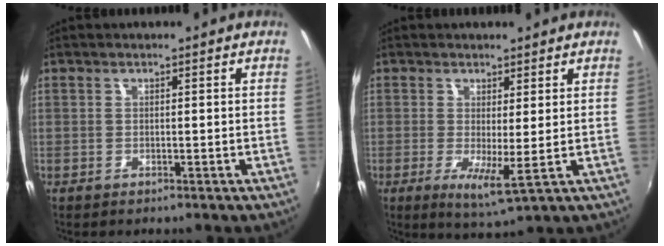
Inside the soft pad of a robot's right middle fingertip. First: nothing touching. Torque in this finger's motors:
{"motor_torque": [0.36, -1.25, -0.16, -0.02]}